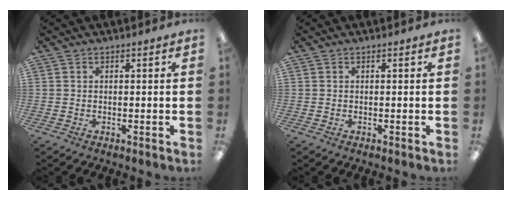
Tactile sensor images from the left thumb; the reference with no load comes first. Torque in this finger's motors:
{"motor_torque": [-0.02, 0.02, 0.05, -0.05, 0.00]}